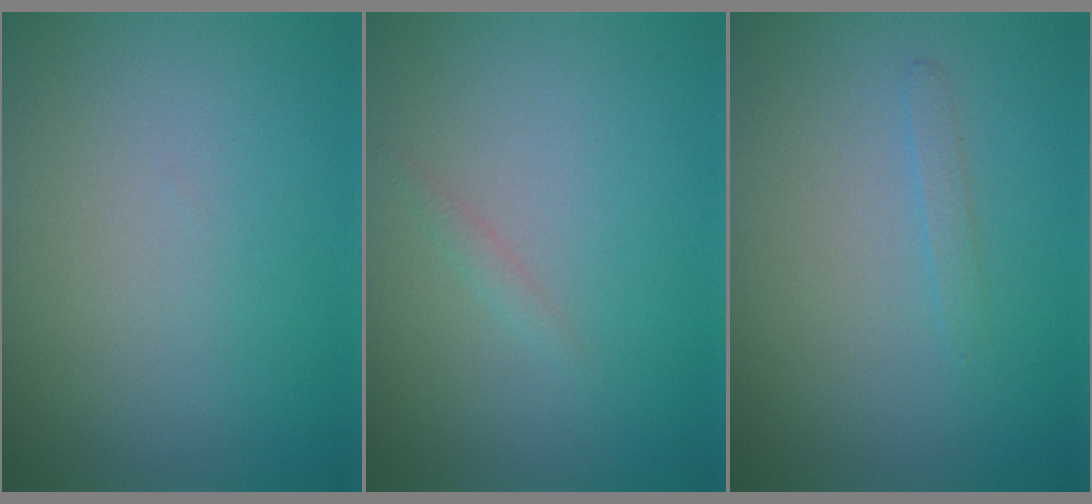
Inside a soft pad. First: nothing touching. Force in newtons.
{"total": 0.7, "press": 0.7, "slide": 0.1}
{"total": 0.8, "press": 0.8, "slide": 0.0}